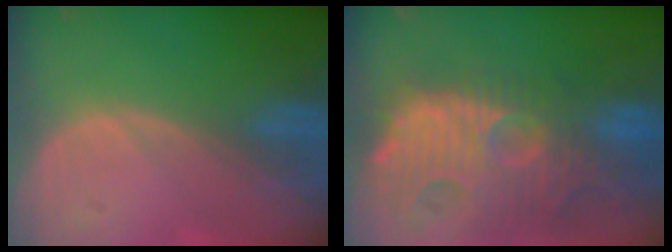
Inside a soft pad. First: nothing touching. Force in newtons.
{"total": 14.4, "press": 12.6, "slide": 7.1}